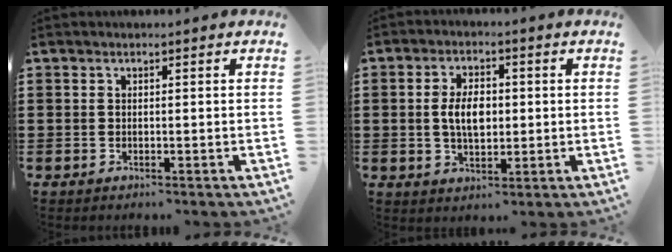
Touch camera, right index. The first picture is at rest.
{"total": 5.5, "force": [0.1, 3.0, 4.6], "torque": [-0.092, 0.004, -0.004]}